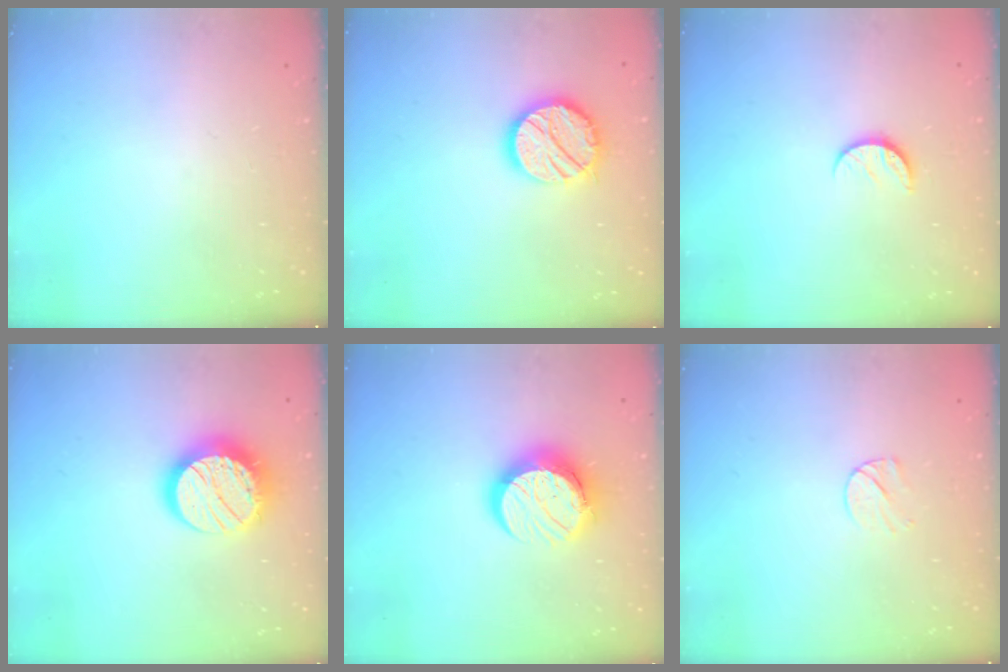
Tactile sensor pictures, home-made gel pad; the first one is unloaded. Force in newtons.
{"total": 13.8, "press": 13.7, "slide": 0.8}
{"total": 6.4, "press": 6.3, "slide": 0.6}
{"total": 16.3, "press": 16.2, "slide": 1.1}
{"total": 12.4, "press": 12.4, "slide": 1.0}
{"total": 6.5, "press": 6.5, "slide": 0.6}